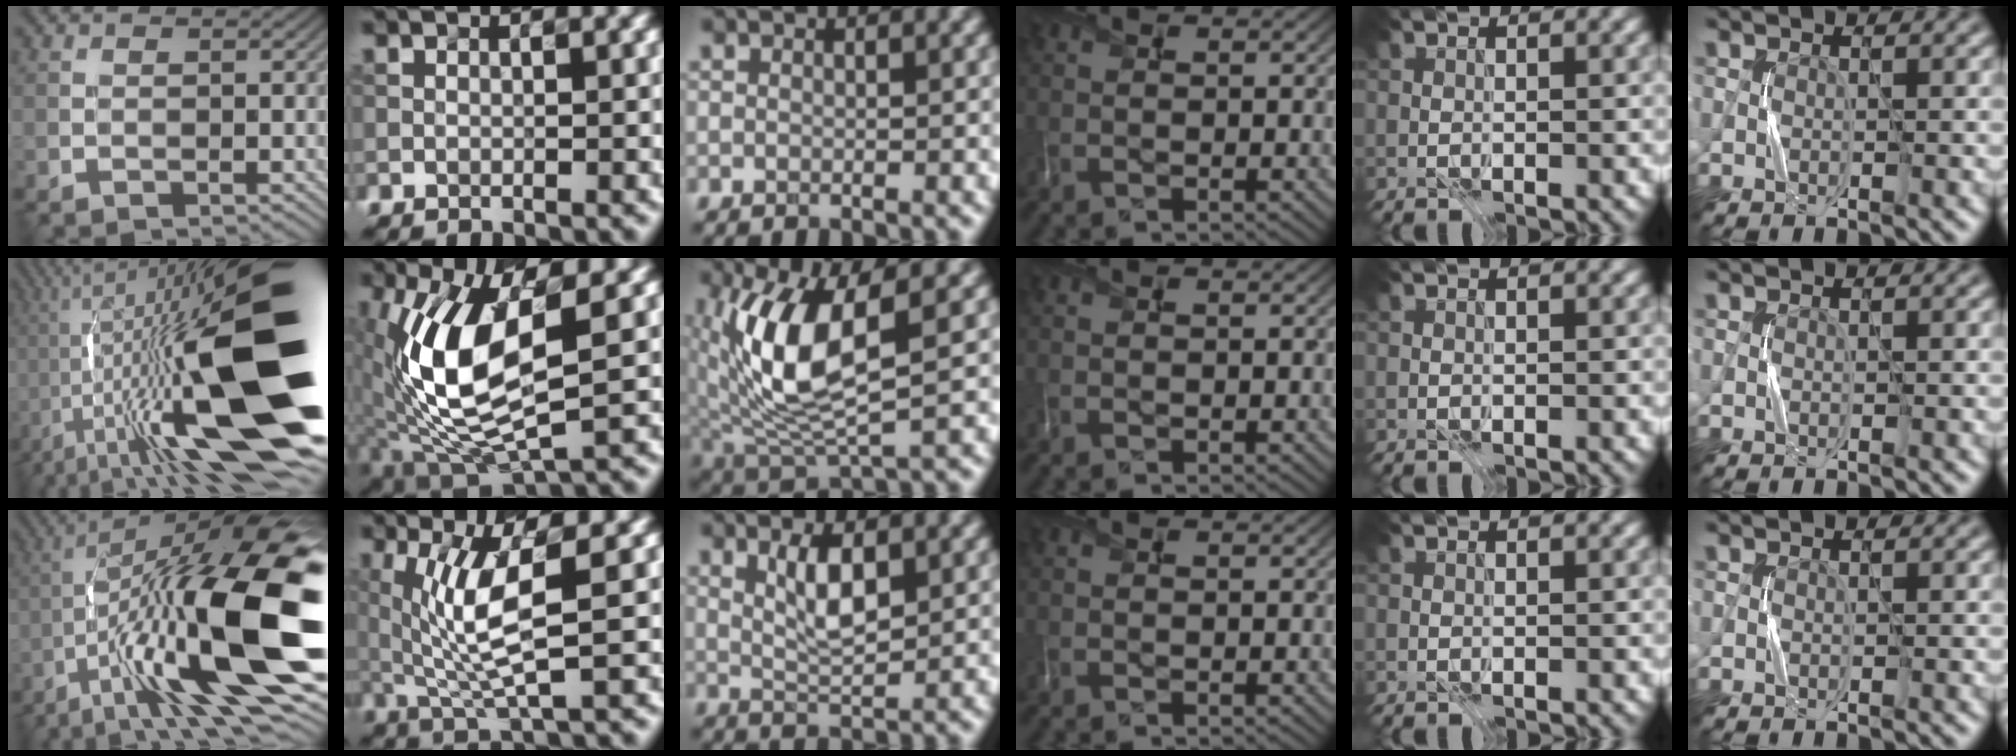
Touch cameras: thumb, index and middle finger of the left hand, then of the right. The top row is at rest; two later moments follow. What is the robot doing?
{"motion": "press", "object": "grip strengthener"}